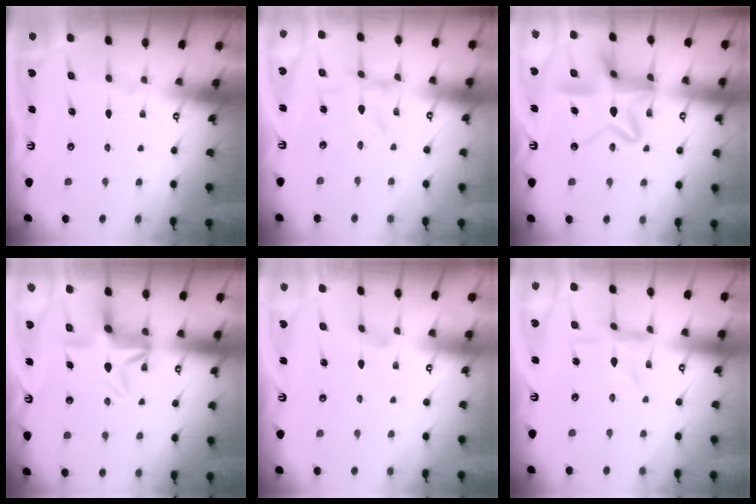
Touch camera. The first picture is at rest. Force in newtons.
{"total": 0.0}
{"total": 14.3, "press": 14.2, "slide": 1.3}
{"total": 7.8, "press": 7.5, "slide": 2.0}
{"total": 0.0}
{"total": 1.6, "press": 1.6, "slide": 0.2}